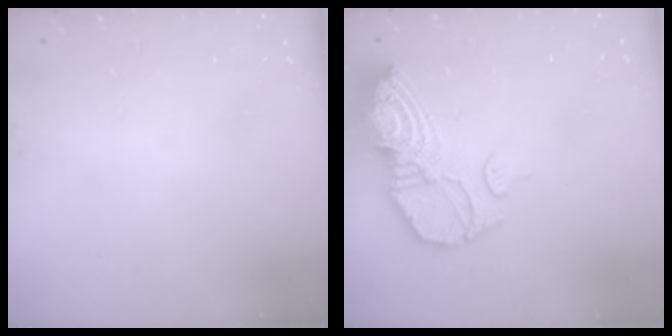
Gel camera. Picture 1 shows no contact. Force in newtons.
{"total": 15.3, "press": 15.2, "slide": 1.5}